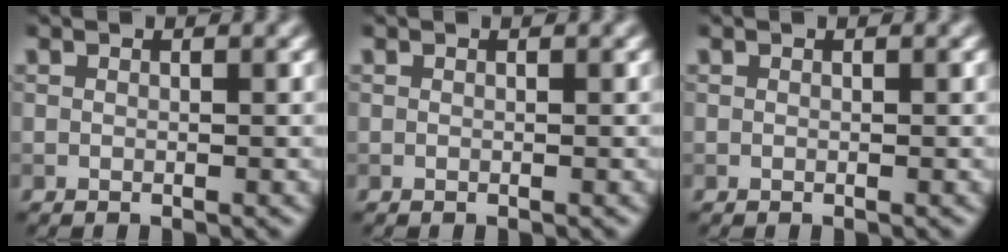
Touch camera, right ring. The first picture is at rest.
{"total": 0.0}
{"total": 0.0}